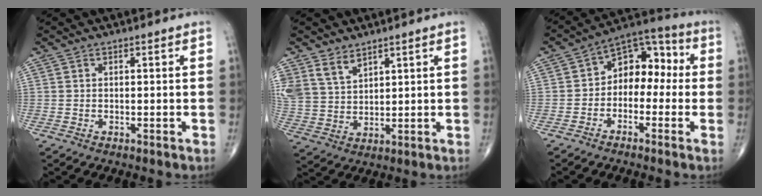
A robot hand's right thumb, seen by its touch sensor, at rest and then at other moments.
{"total": 7.0, "force": [4.9, 4.1, 3.0], "torque": [-0.047, -0.023, 0.109]}
{"total": 10.2, "force": [-0.6, 7.1, 7.3], "torque": [-0.065, 0.047, -0.031]}